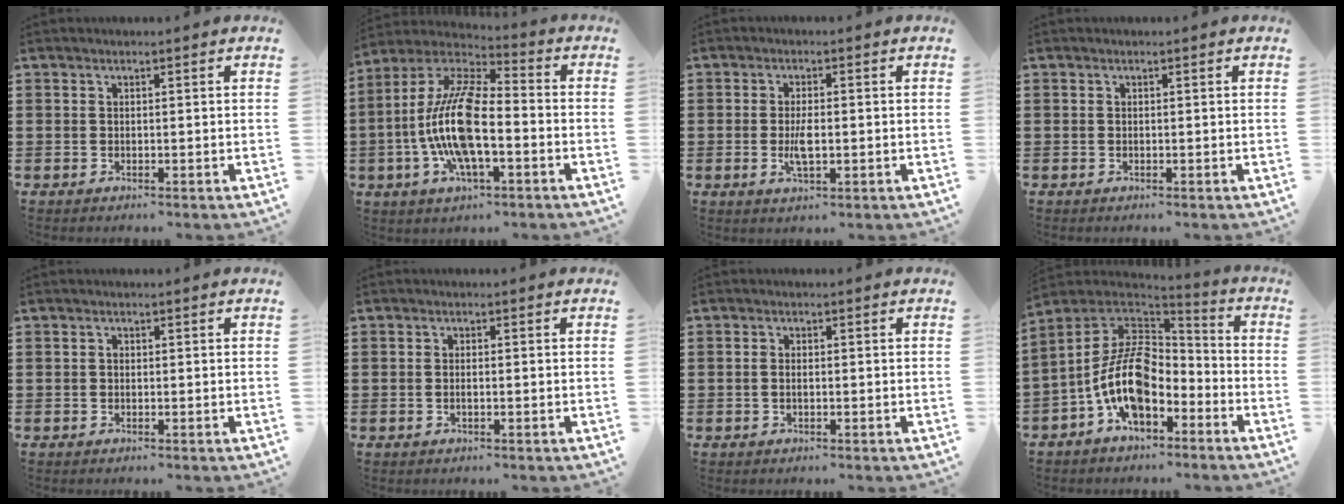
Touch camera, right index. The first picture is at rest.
{"total": 14.0, "force": [-2.5, 4.8, 12.8], "torque": [-0.291, -0.011, -0.053]}
{"total": 3.9, "force": [-0.6, 1.4, 3.6], "torque": [-0.072, -0.001, -0.013]}
{"total": 0.0}
{"total": 0.5, "force": [-0.1, 0.4, 0.4], "torque": [-0.009, 0.000, -0.002]}
{"total": 1.0, "force": [-0.3, 0.3, 0.9], "torque": [-0.018, -0.003, -0.004]}
{"total": 1.2, "force": [-0.3, 0.6, 1.1], "torque": [-0.021, 0.002, -0.006]}
{"total": 13.4, "force": [-3.8, 7.1, 10.8], "torque": [-0.248, -0.001, -0.081]}